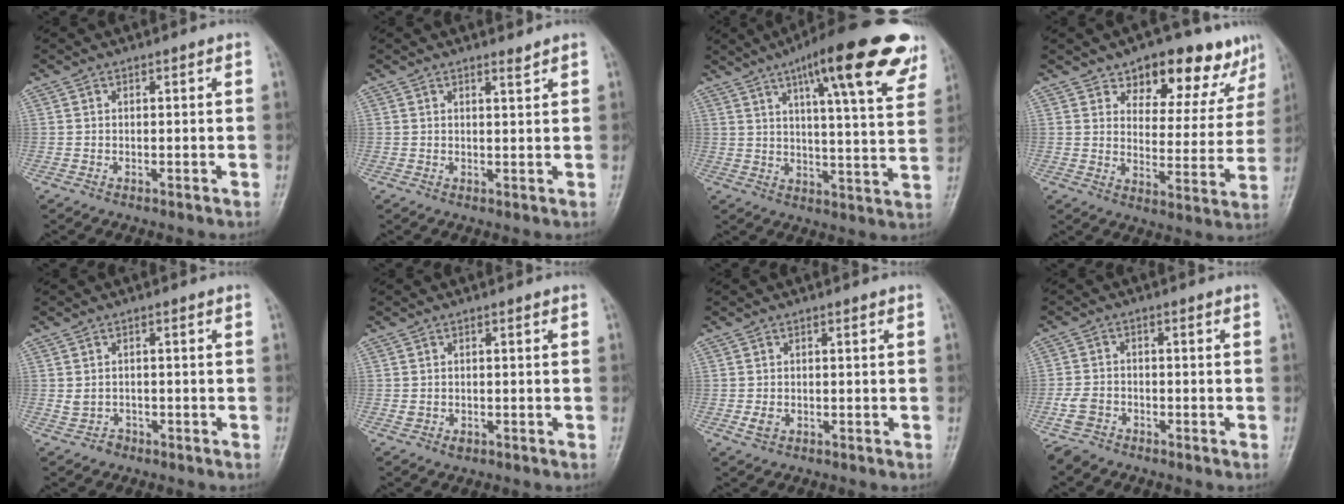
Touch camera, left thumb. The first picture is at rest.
{"total": 1.3, "force": [1.2, 0.1, 0.5], "torque": [-0.006, -0.012, 0.021]}
{"total": 22.4, "force": [12.7, 5.0, 17.9], "torque": [-0.233, -0.026, 0.170]}
{"total": 15.2, "force": [10.7, 7.5, 7.7], "torque": [-0.037, -0.057, 0.139]}
{"total": 2.0, "force": [-0.7, 1.7, 0.7], "torque": [-0.010, 0.009, -0.008]}
{"total": 1.5, "force": [-0.4, 1.2, 0.8], "torque": [-0.008, 0.002, -0.003]}
{"total": 1.8, "force": [-0.4, 1.3, 1.1], "torque": [-0.021, -0.002, -0.006]}
{"total": 3.9, "force": [-3.0, 2.2, 1.0], "torque": [-0.026, 0.009, -0.063]}